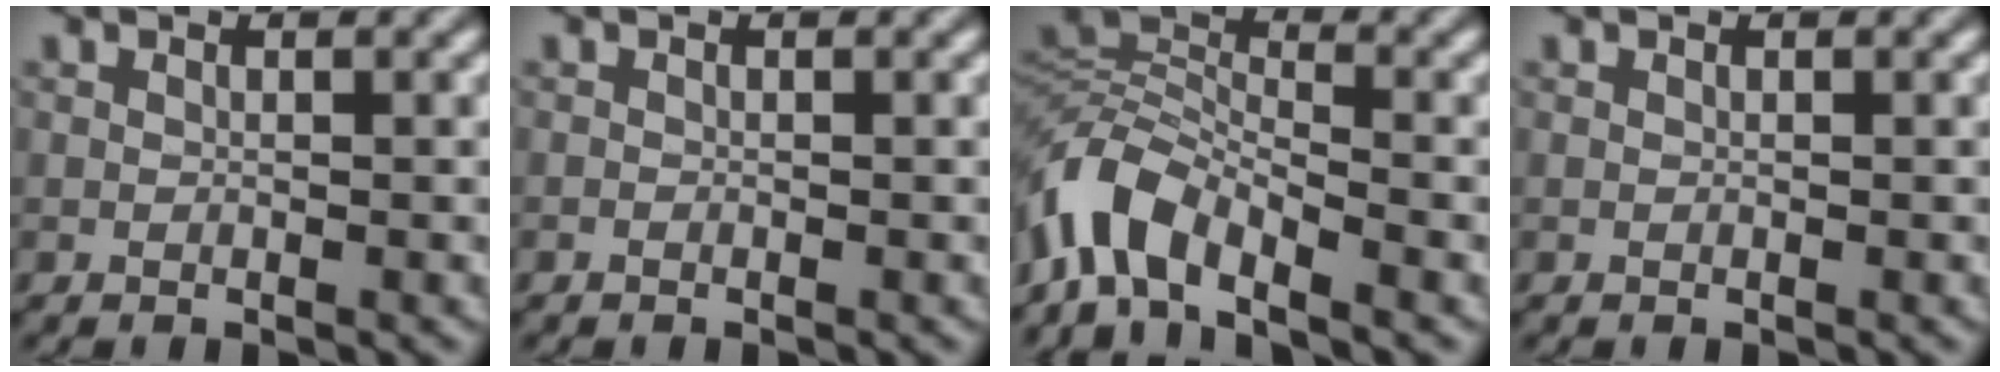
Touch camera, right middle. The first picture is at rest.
{"total": 0.0}
{"total": 6.4, "force": [-4.3, 2.8, 3.8], "torque": [-0.067, 0.006, -0.098]}
{"total": 0.0}